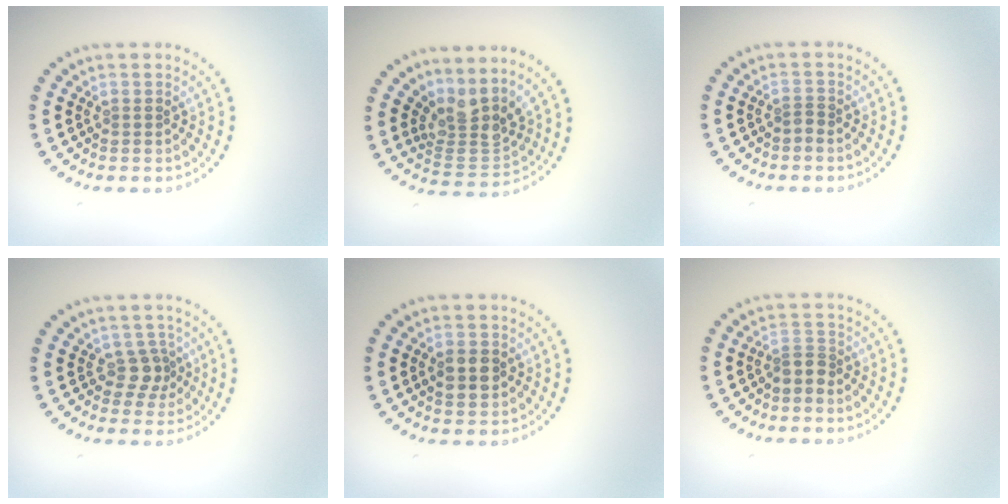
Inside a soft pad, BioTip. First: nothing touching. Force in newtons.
{"total": 3.6, "press": 2.4, "slide": 2.6}
{"total": 0.6, "press": 0.4, "slide": 0.5}
{"total": 2.0, "press": 1.6, "slide": 1.3}
{"total": 2.8, "press": 2.8, "slide": 0.1}
{"total": 1.9, "press": 1.3, "slide": 1.3}